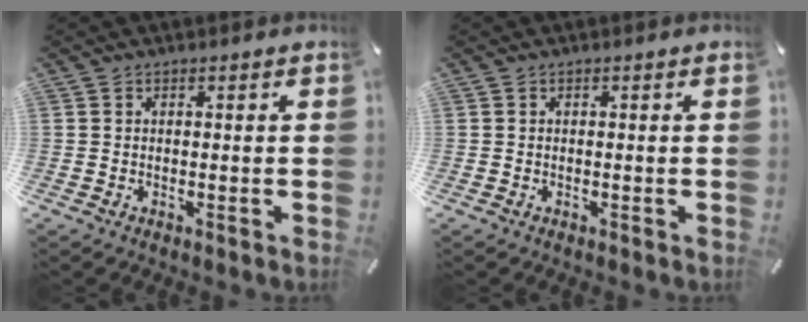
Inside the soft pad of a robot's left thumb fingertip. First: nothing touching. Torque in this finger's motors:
{"motor_torque": [-0.18, -0.09, -0.06, 0.00, -0.01]}